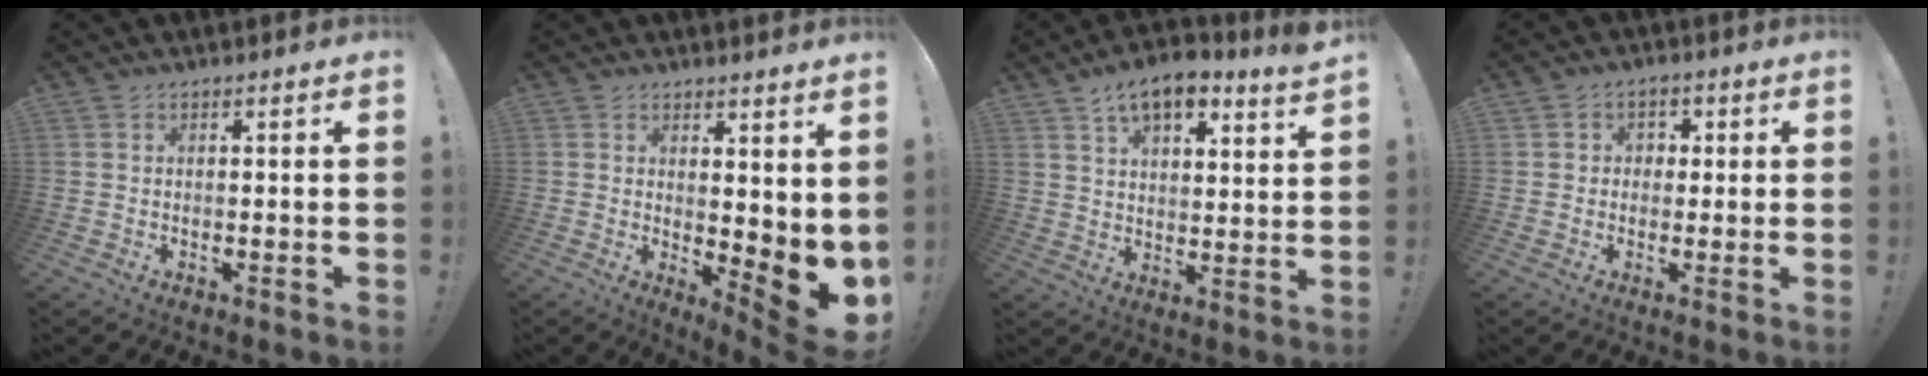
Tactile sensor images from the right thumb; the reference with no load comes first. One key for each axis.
{"total": 4.3, "fx": 1.6, "fy": 0.9, "fz": 3.9, "tx": -0.045, "ty": -0.043, "tz": 0.032}
{"total": 9.9, "fx": 7.1, "fy": 3.5, "fz": 6.0, "tx": -0.096, "ty": -0.037, "tz": 0.126}
{"total": 3.0, "fx": 0.1, "fy": 2.9, "fz": 0.8, "tx": -0.007, "ty": 0.004, "tz": -0.001}